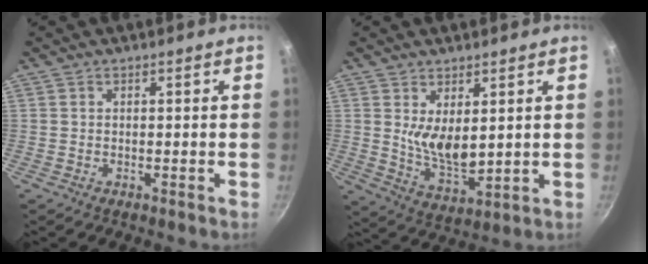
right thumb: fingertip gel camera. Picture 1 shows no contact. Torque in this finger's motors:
{"motor_torque": [0.91, 0.84, 0.12, -0.12, 0.31]}